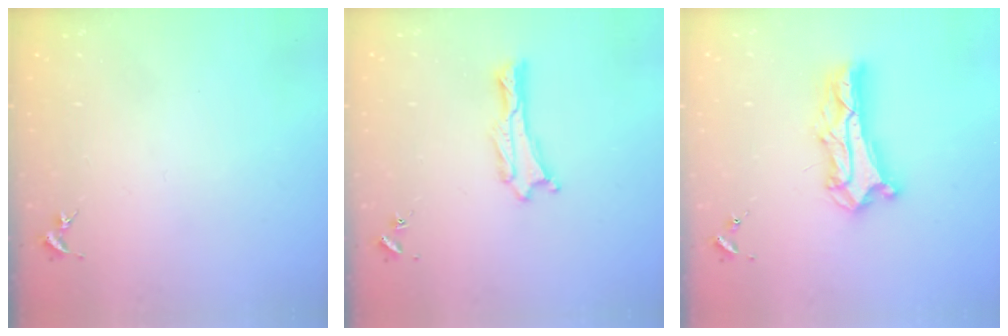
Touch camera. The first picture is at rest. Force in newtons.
{"total": 0.6, "press": 0.6, "slide": 0.2}
{"total": 9.6, "press": 9.6, "slide": 0.9}